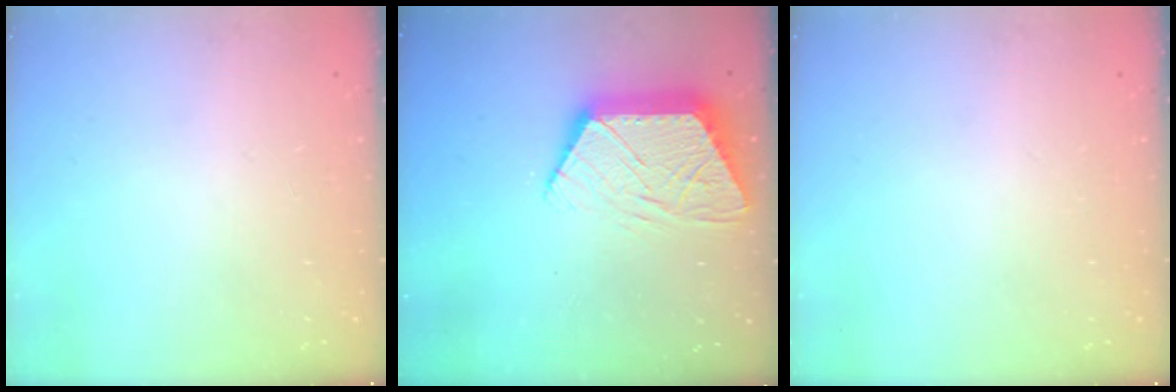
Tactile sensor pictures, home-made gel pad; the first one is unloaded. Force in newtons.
{"total": 13.3, "press": 13.2, "slide": 0.8}
{"total": 0.0}